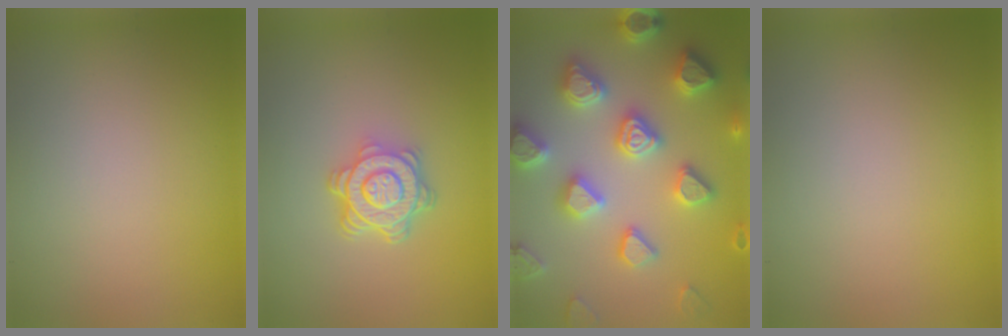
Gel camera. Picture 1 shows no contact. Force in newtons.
{"total": 4.7, "press": 3.7, "slide": 2.8}
{"total": 7.4, "press": 7.3, "slide": 1.6}
{"total": 0.0}